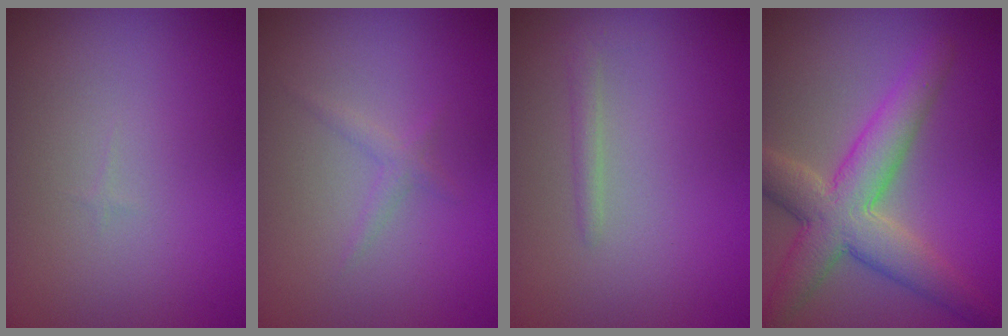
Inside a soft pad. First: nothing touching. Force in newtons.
{"total": 0.9, "press": 0.9, "slide": 0.0}
{"total": 0.9, "press": 0.9, "slide": 0.1}
{"total": 6.7, "press": 6.7, "slide": 0.2}